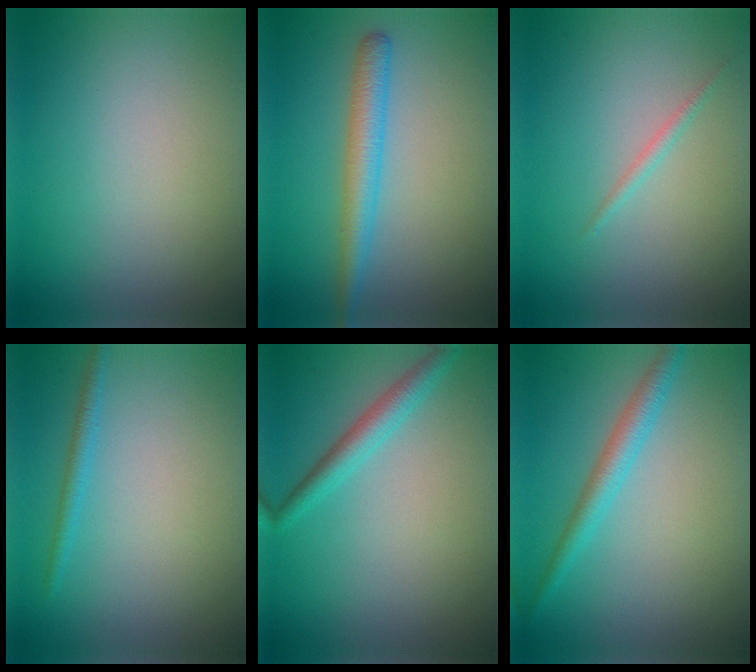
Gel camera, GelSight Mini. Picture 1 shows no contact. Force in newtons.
{"total": 3.2, "press": 3.2, "slide": 0.1}
{"total": 0.8, "press": 0.8, "slide": 0.0}
{"total": 1.3, "press": 1.3, "slide": 0.1}
{"total": 2.4, "press": 2.4, "slide": 0.1}
{"total": 2.6, "press": 2.6, "slide": 0.0}